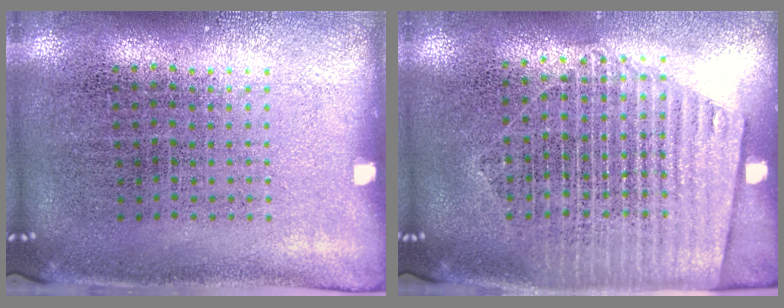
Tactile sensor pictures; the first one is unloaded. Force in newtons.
{"total": 1.6, "press": 1.5, "slide": 0.7}